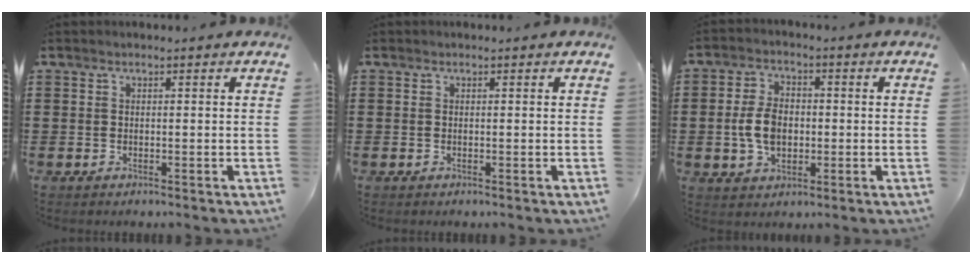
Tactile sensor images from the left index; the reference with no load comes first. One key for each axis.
{"total": 0.0}
{"total": 6.4, "fx": -0.6, "fy": 4.1, "fz": 4.8, "tx": -0.121, "ty": 0.001, "tz": -0.019}